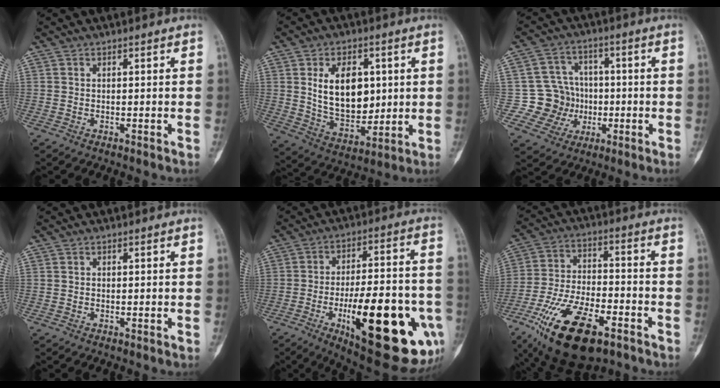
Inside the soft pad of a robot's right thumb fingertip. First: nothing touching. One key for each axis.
{"total": 14.1, "fx": 2.9, "fy": 9.0, "fz": 10.5, "tx": -0.132, "ty": -0.025, "tz": 0.061}
{"total": 9.8, "fx": -1.3, "fy": 9.5, "fz": 2.2, "tx": 0.014, "ty": 0.023, "tz": -0.020}
{"total": 0.0}
{"total": 29.0, "fx": -9.2, "fy": 9.9, "fz": 25.7, "tx": -0.329, "ty": 0.009, "tz": -0.116}
{"total": 20.8, "fx": -11.1, "fy": 9.1, "fz": 15.1, "tx": -0.294, "ty": 0.034, "tz": -0.189}